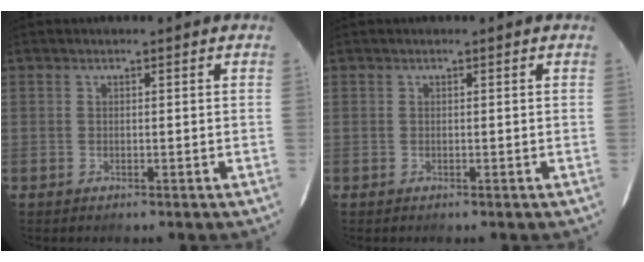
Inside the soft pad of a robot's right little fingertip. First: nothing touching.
{"total": 0.0}